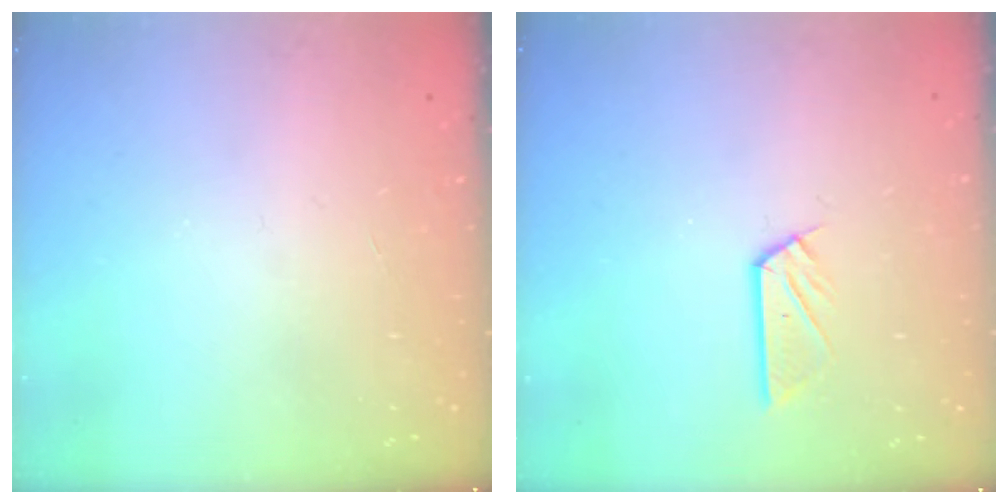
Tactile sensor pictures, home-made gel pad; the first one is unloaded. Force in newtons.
{"total": 5.3, "press": 5.3, "slide": 0.2}